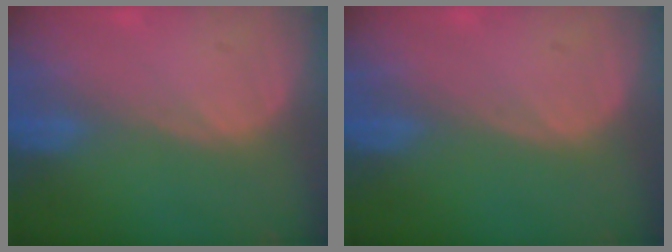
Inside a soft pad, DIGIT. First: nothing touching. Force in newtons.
{"total": 0.0}